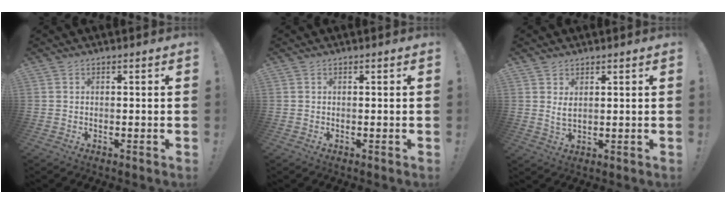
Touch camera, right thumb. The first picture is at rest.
{"total": 0.0}
{"total": 3.4, "force": [1.7, 1.7, 2.5], "torque": [-0.032, -0.010, 0.027]}